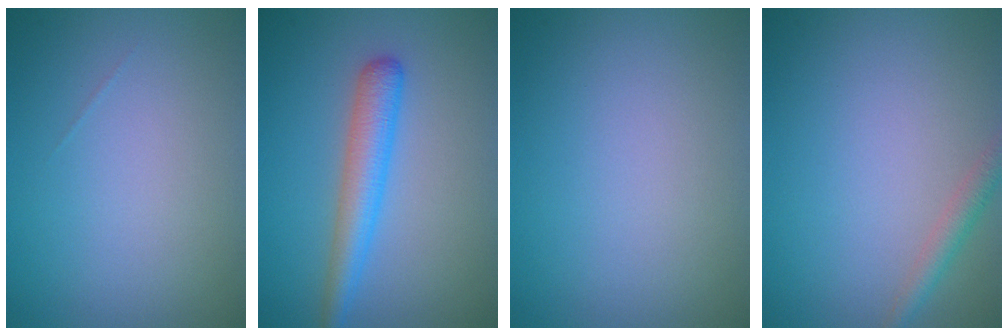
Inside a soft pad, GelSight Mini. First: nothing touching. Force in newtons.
{"total": 3.5, "press": 3.5, "slide": 0.1}
{"total": 0.0}
{"total": 1.8, "press": 1.8, "slide": 0.1}